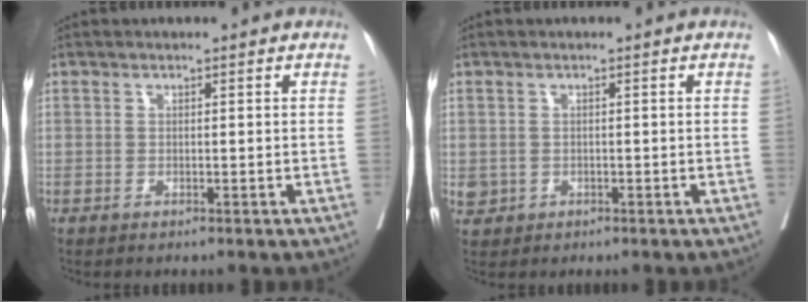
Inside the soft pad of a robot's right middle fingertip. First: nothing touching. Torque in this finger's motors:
{"motor_torque": [0.11, -0.19, 0.00, 0.00]}